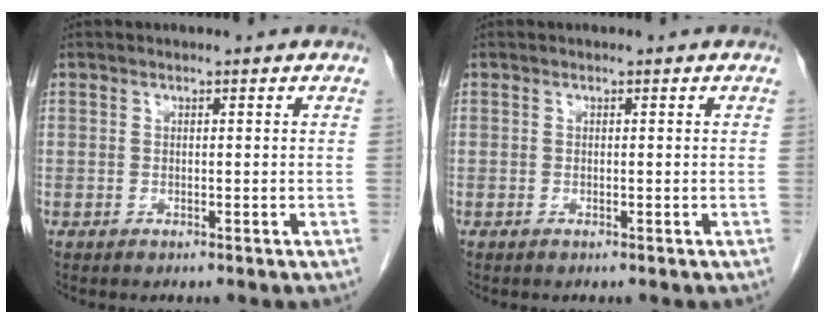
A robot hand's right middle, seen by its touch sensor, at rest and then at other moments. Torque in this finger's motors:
{"motor_torque": [-0.10, 0.12, 0.00, -0.01]}